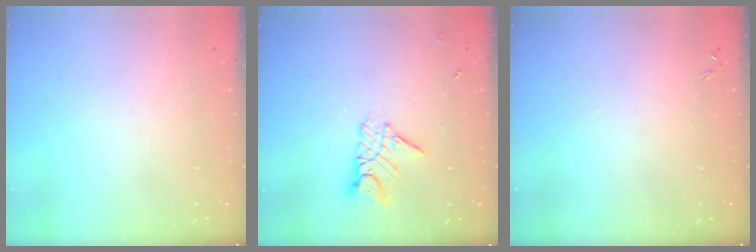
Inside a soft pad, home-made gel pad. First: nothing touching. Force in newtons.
{"total": 10.2, "press": 10.1, "slide": 0.9}
{"total": 1.1, "press": 0.9, "slide": 0.5}